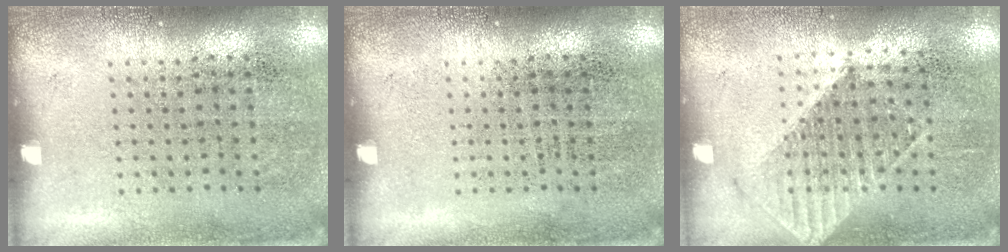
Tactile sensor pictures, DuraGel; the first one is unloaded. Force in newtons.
{"total": 0.0}
{"total": 1.1, "press": 1.0, "slide": 0.3}